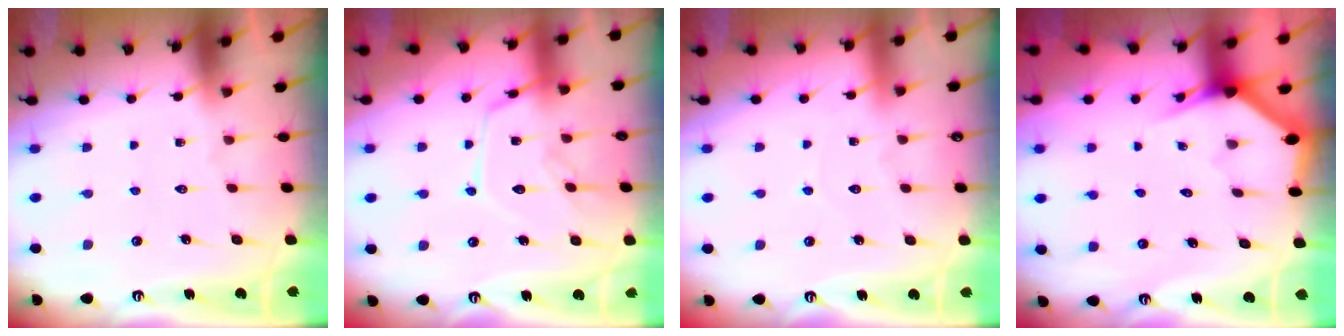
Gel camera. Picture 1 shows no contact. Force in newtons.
{"total": 13.2, "press": 13.1, "slide": 1.2}
{"total": 2.6, "press": 2.6, "slide": 0.2}
{"total": 2.7, "press": 2.7, "slide": 0.1}